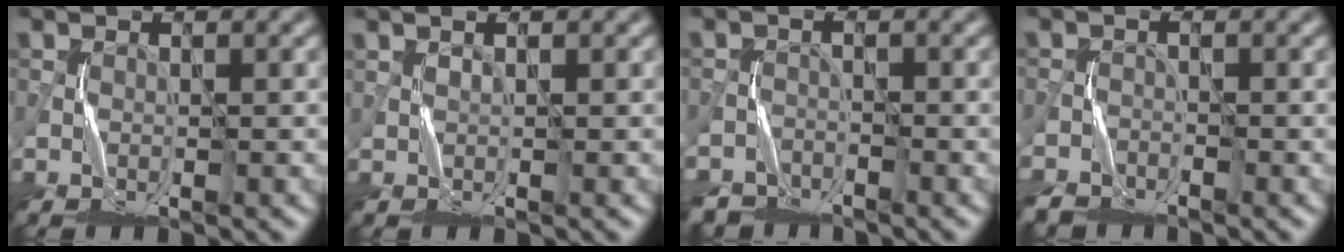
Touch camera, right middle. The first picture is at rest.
{"total": 0.7, "force": [0.5, -0.4, -0.1], "torque": [0.003, 0.001, 0.012]}
{"total": 3.4, "force": [-3.3, 0.8, -0.4], "torque": [0.019, -0.015, -0.058]}
{"total": 2.5, "force": [-2.5, 0.5, 0.0], "torque": [0.003, -0.017, -0.055]}